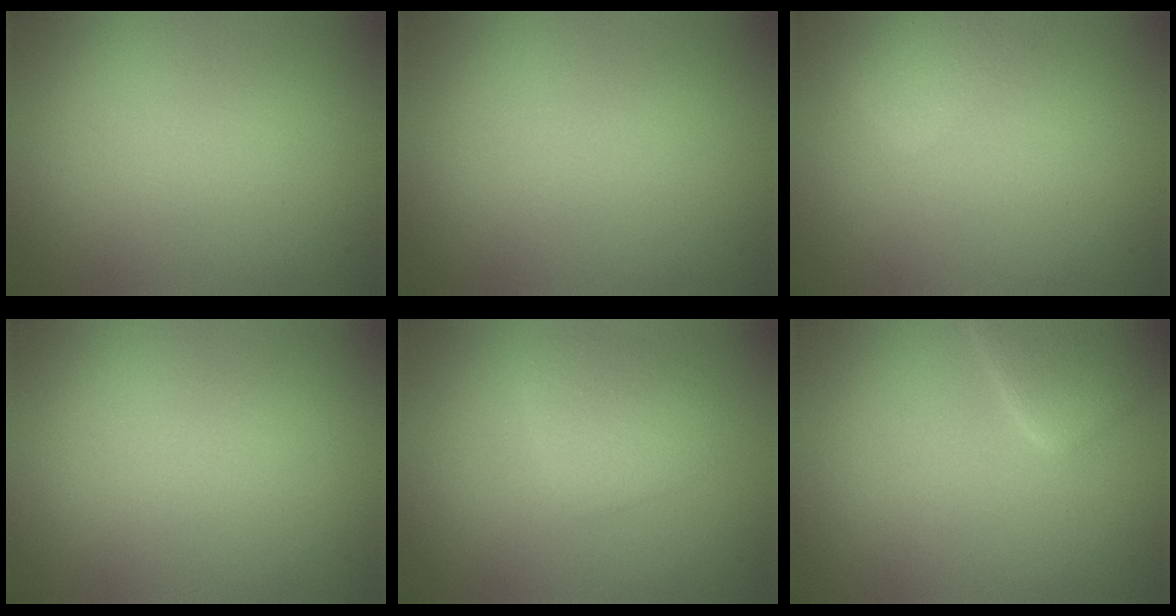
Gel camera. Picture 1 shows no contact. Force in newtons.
{"total": 0.0}
{"total": 2.5, "press": 2.5, "slide": 0.2}
{"total": 0.0}
{"total": 2.1, "press": 2.1, "slide": 0.1}
{"total": 2.9, "press": 2.9, "slide": 0.1}